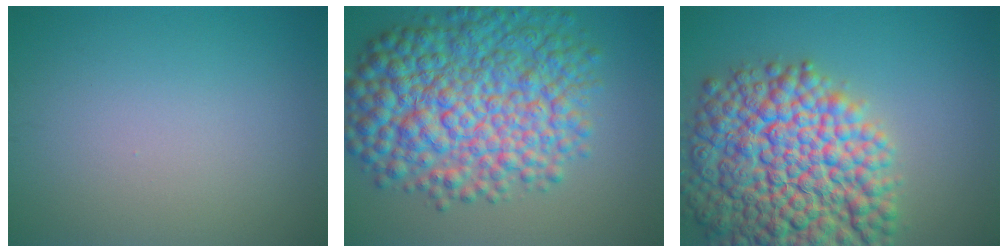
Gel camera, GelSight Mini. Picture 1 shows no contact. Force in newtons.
{"total": 11.8, "press": 11.8, "slide": 0.2}
{"total": 15.3, "press": 15.3, "slide": 0.5}